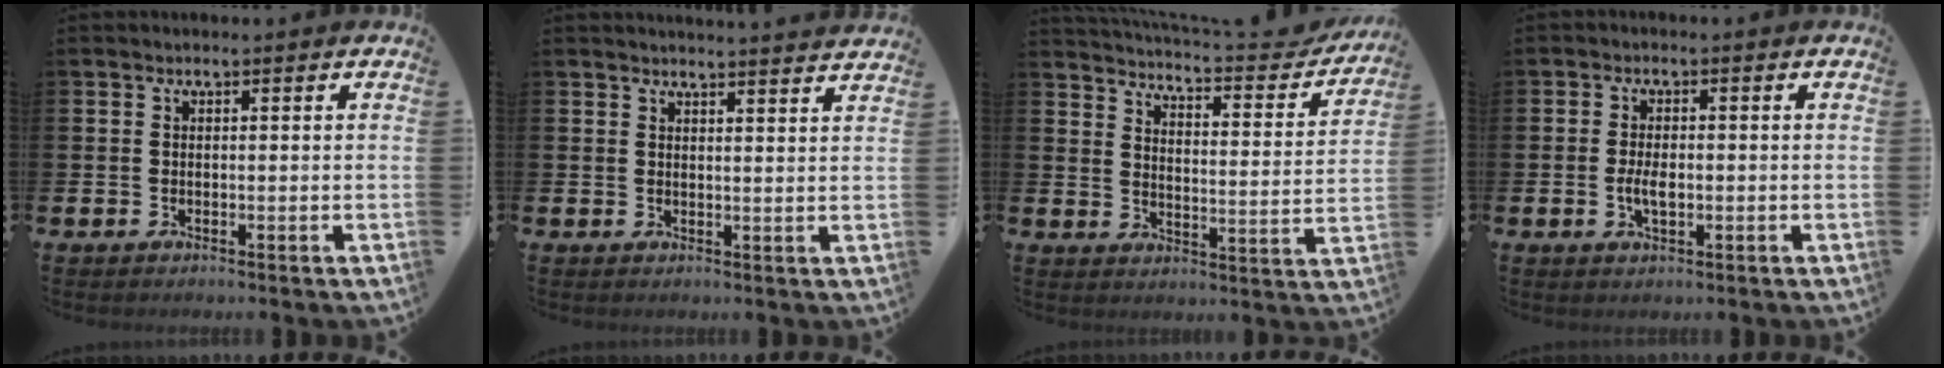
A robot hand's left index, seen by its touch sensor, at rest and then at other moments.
{"total": 2.9, "force": [2.8, -0.5, -0.2], "torque": [0.007, -0.024, 0.049]}
{"total": 4.4, "force": [4.3, 0.2, 0.9], "torque": [-0.037, -0.045, 0.065]}
{"total": 2.8, "force": [-0.5, 1.4, 2.4], "torque": [-0.037, 0.000, -0.011]}